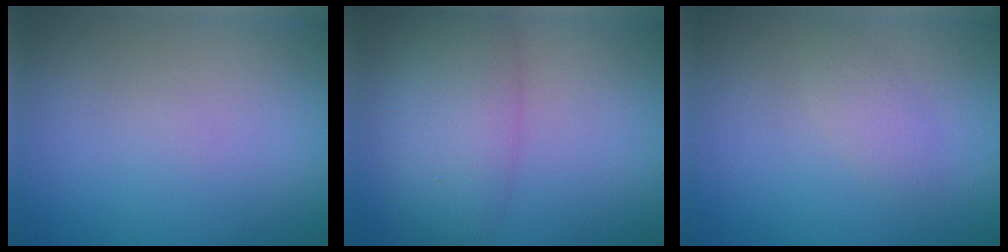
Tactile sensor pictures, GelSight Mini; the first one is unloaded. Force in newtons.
{"total": 6.6, "press": 6.6, "slide": 0.3}
{"total": 1.6, "press": 1.6, "slide": 0.1}